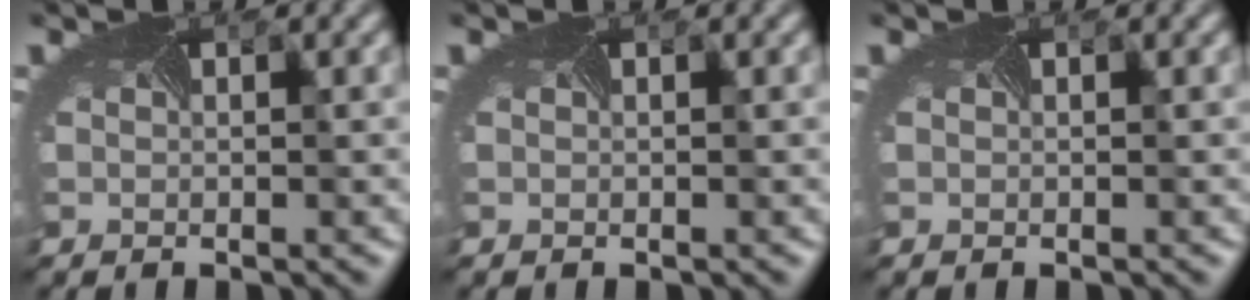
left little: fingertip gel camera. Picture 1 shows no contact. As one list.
[{"total": 0.0}, {"total": 0.0}]